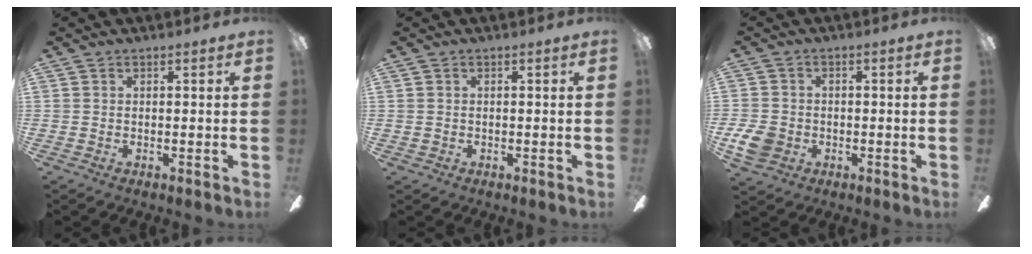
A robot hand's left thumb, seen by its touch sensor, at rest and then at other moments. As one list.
[{"total": 0.6, "force": [-0.1, 0.6, 0.1], "torque": [-0.002, 0.004, -0.004]}, {"total": 6.5, "force": [-1.7, 5.5, 2.9], "torque": [-0.068, 0.012, -0.032]}]